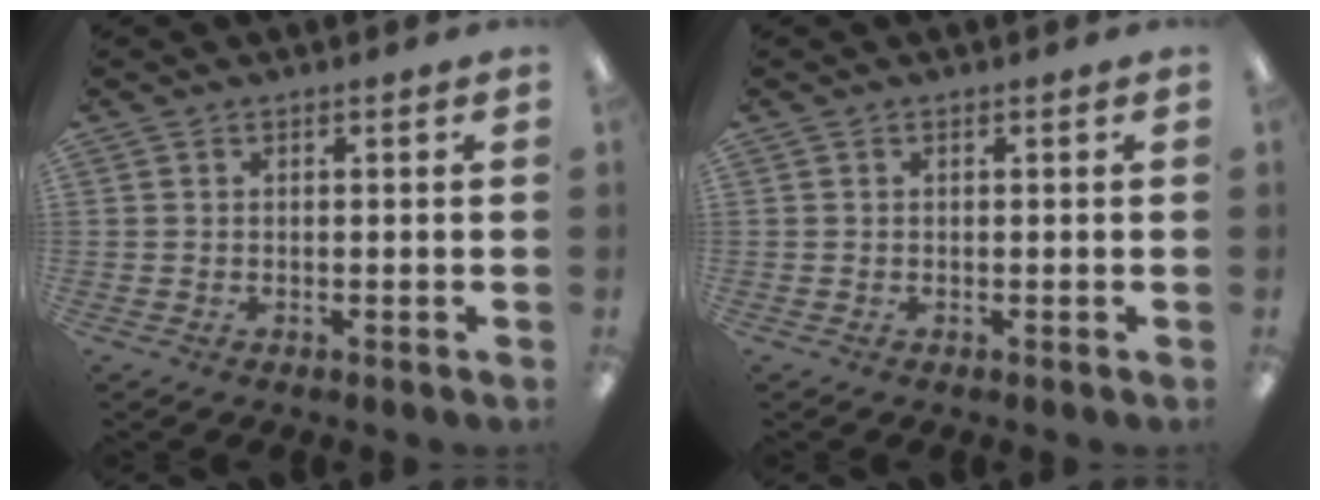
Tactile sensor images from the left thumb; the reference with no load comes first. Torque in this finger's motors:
{"motor_torque": [-0.01, 0.01, 0.00, 0.00, 0.00]}